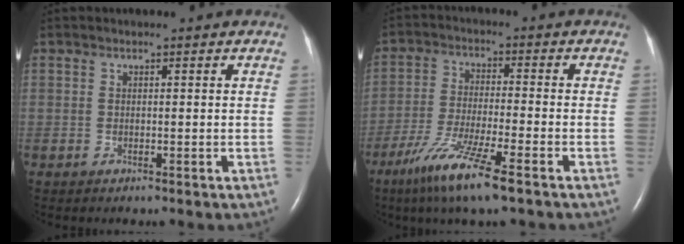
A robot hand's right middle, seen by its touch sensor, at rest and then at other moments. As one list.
[{"total": 10.3, "force": [-6.4, 0.2, 8.1], "torque": [-0.165, -0.031, -0.118]}]